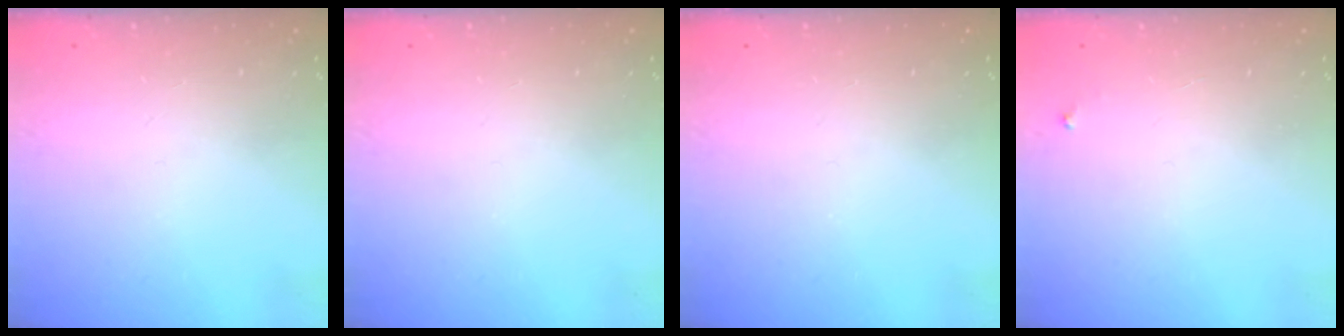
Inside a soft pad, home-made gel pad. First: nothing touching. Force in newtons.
{"total": 0.0}
{"total": 0.0}
{"total": 2.2, "press": 2.2, "slide": 0.1}